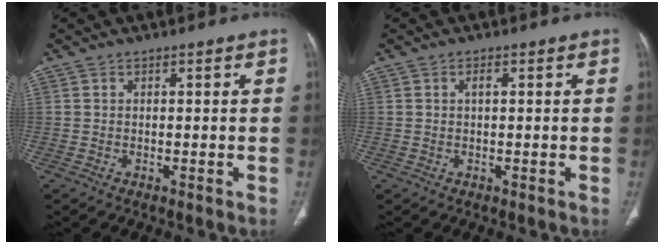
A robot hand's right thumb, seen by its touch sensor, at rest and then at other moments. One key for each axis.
{"total": 0.9, "fx": 0.2, "fy": 0.3, "fz": 0.8, "tx": -0.015, "ty": 0.002, "tz": 0.002}